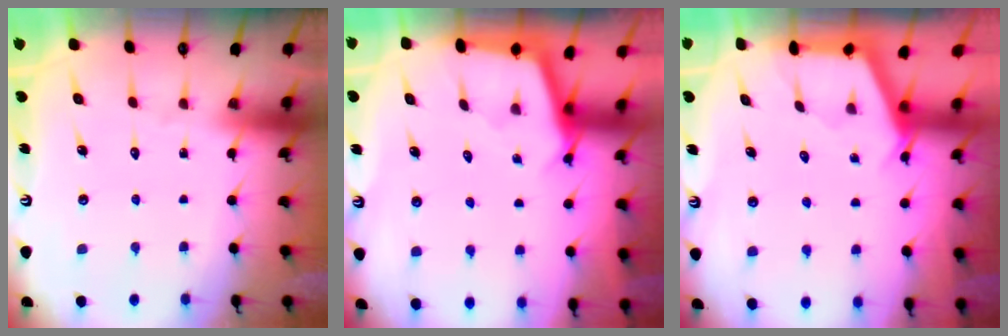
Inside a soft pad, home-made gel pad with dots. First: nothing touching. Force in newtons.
{"total": 2.5, "press": 2.5, "slide": 0.2}
{"total": 2.9, "press": 2.9, "slide": 0.3}